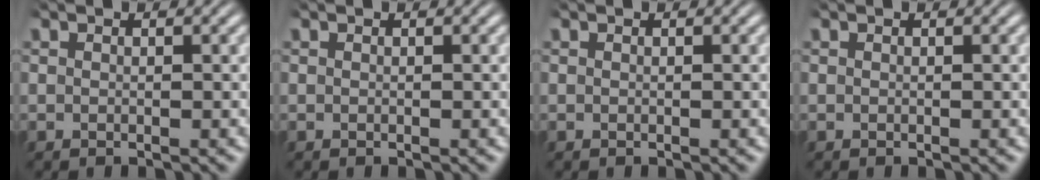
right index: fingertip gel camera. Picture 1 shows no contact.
{"total": 0.0}
{"total": 0.0}
{"total": 0.0}